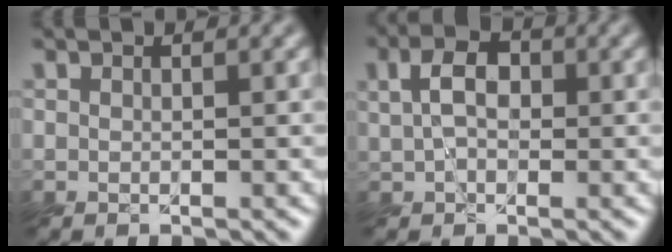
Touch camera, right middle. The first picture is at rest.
{"total": 3.9, "force": [0.3, 2.6, 2.8], "torque": [-0.055, 0.009, -0.006]}